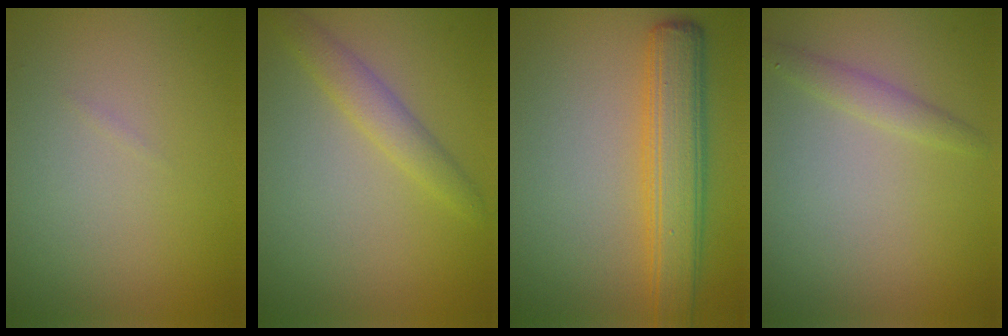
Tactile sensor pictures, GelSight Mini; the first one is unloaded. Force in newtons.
{"total": 2.2, "press": 2.2, "slide": 0.1}
{"total": 5.5, "press": 5.5, "slide": 0.1}
{"total": 1.4, "press": 1.4, "slide": 0.1}